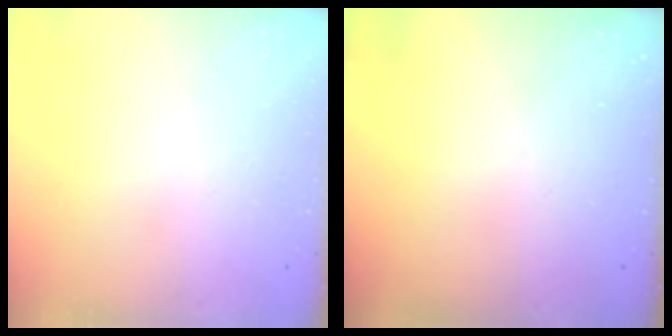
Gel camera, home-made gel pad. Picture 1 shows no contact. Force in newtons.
{"total": 0.0}